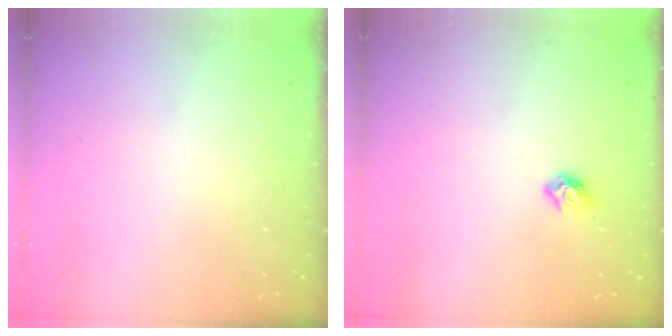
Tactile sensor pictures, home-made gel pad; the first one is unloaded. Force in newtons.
{"total": 5.8, "press": 5.7, "slide": 0.9}